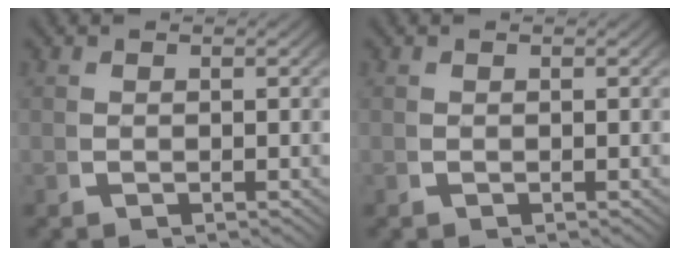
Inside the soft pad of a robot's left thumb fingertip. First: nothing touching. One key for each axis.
{"total": 0.0}